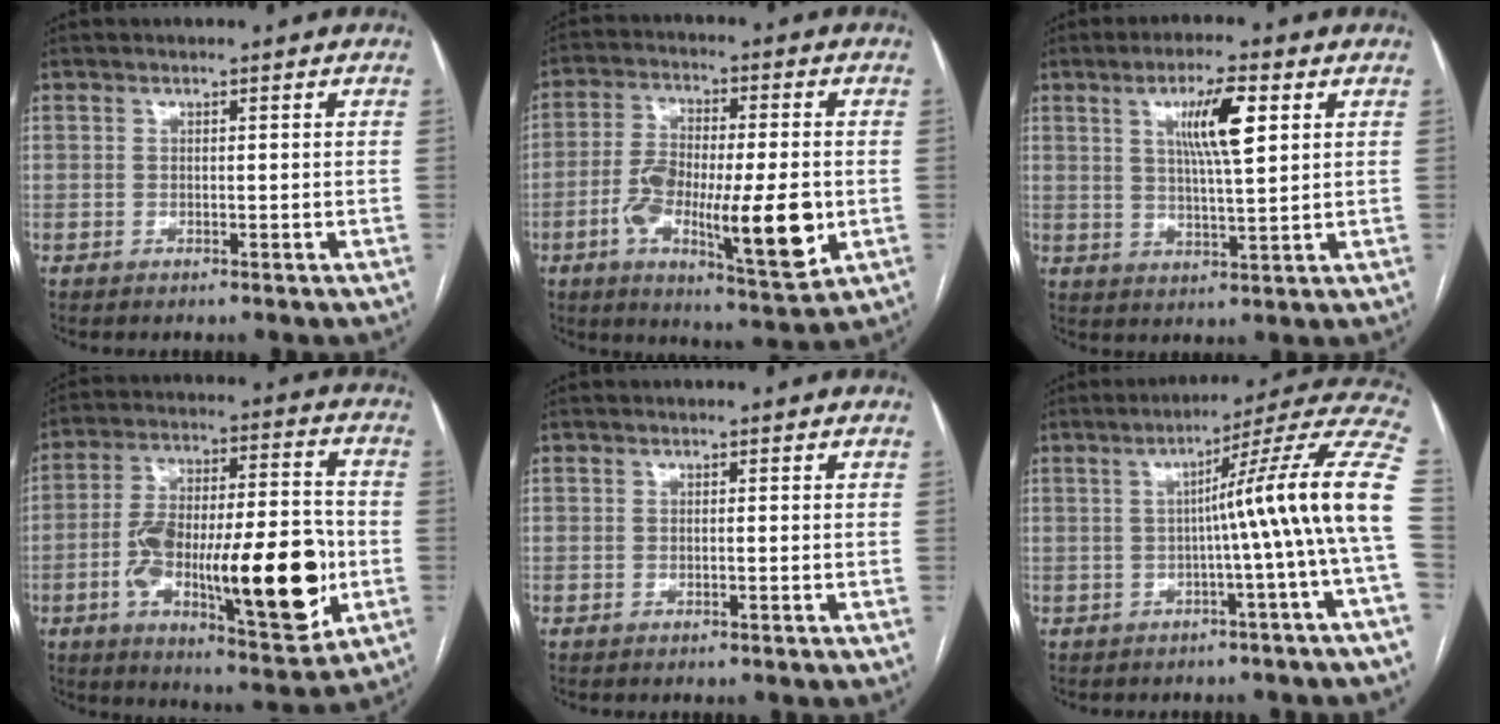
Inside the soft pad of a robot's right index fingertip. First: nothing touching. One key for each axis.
{"total": 16.2, "fx": -3.5, "fy": 4.0, "fz": 15.3, "tx": -0.267, "ty": -0.007, "tz": -0.051}
{"total": 8.3, "fx": 3.0, "fy": 0.9, "fz": 7.7, "tx": -0.136, "ty": 0.003, "tz": 0.052}
{"total": 23.2, "fx": -5.3, "fy": 6.2, "fz": 21.8, "tx": -0.336, "ty": 0.013, "tz": -0.069}
{"total": 0.0}
{"total": 14.6, "fx": -1.1, "fy": -2.3, "fz": 14.4, "tx": -0.175, "ty": 0.029, "tz": -0.025}